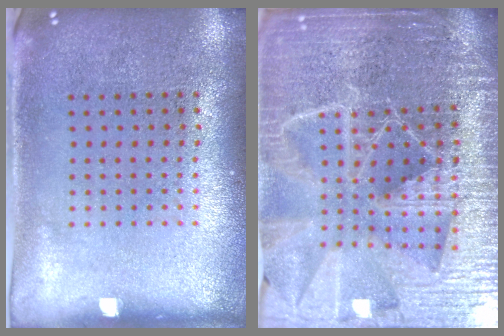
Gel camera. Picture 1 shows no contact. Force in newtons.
{"total": 6.3, "press": 5.5, "slide": 3.2}